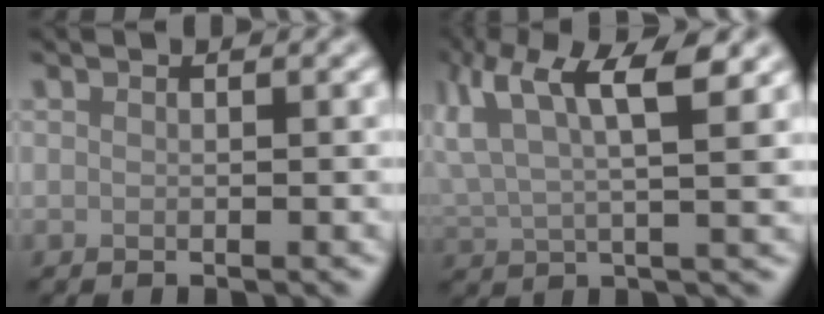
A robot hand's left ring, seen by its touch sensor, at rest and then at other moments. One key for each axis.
{"total": 8.6, "fx": 4.4, "fy": 2.6, "fz": 6.8, "tx": -0.137, "ty": 0.015, "tz": 0.078}